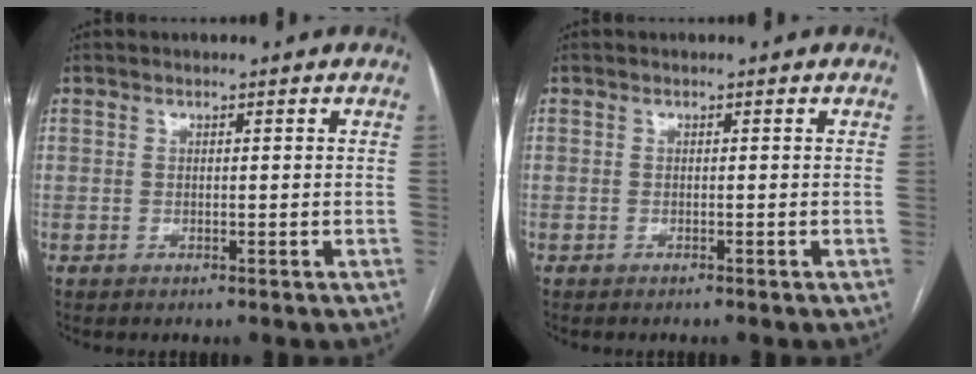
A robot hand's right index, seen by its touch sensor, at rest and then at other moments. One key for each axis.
{"total": 0.0}